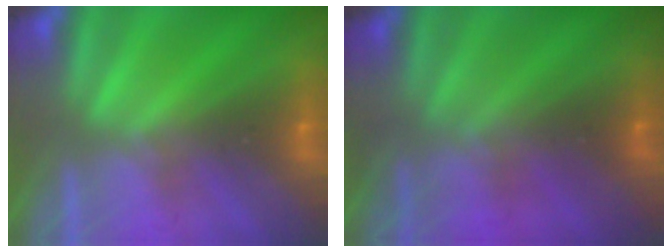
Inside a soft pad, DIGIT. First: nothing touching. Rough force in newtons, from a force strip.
{"total": 2.9}